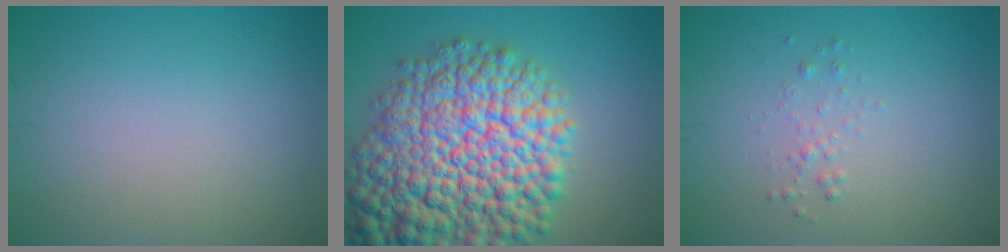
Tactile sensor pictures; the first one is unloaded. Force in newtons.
{"total": 15.7, "press": 15.7, "slide": 0.7}
{"total": 0.9, "press": 0.9, "slide": 0.0}